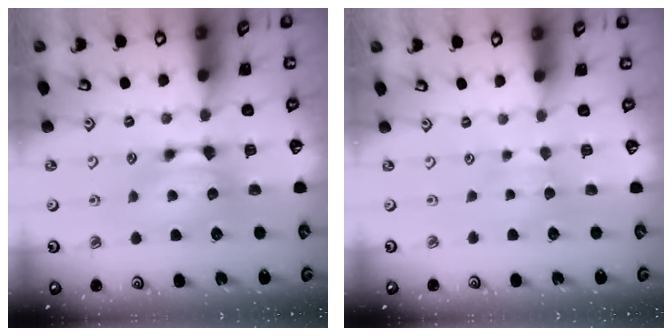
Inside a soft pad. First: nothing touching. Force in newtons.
{"total": 1.9, "press": 1.9, "slide": 0.4}